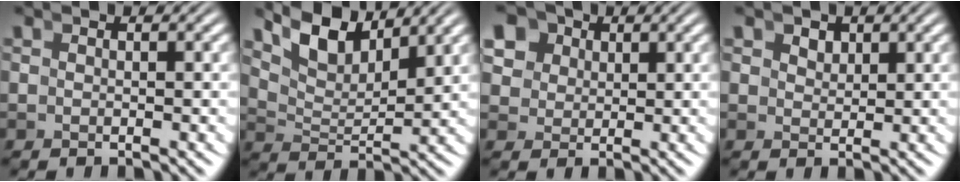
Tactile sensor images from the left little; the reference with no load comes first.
{"total": 5.6, "force": [4.3, 1.9, 3.1], "torque": [-0.058, -0.002, 0.076]}
{"total": 7.1, "force": [3.5, 5.3, 3.1], "torque": [-0.060, 0.010, 0.056]}
{"total": 1.1, "force": [1.0, 0.2, 0.3], "torque": [0.005, -0.006, 0.028]}